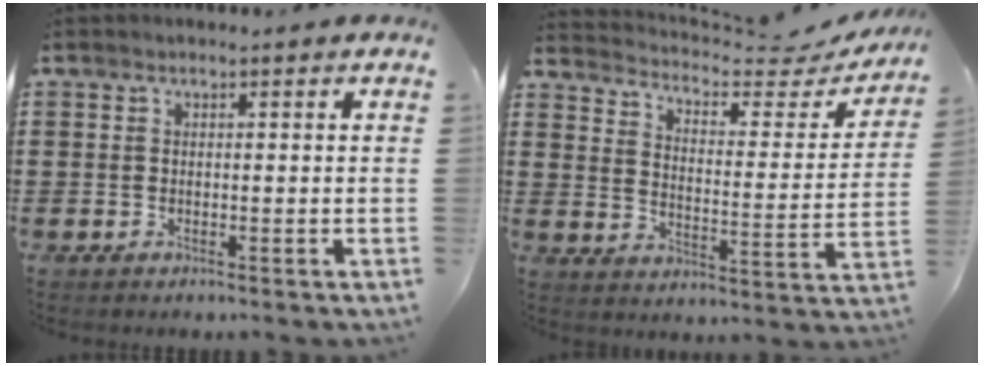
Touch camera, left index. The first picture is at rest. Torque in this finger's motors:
{"motor_torque": [1.09, -1.04, 0.07, 0.01]}